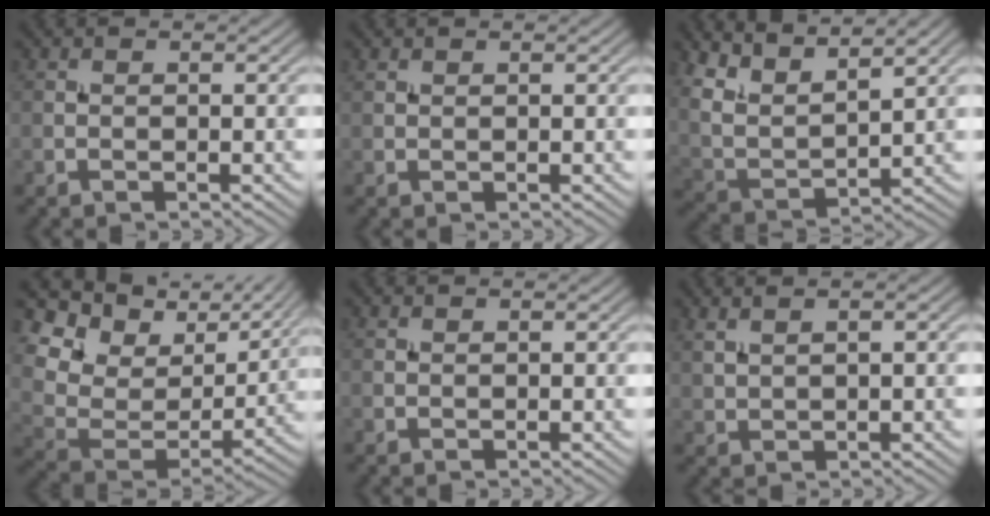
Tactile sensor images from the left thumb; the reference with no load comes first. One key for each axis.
{"total": 0.5, "fx": 0.5, "fy": 0.1, "fz": 0.2, "tx": -0.006, "ty": 0.002, "tz": 0.012}
{"total": 10.4, "fx": 7.7, "fy": 2.8, "fz": 6.5, "tx": -0.150, "ty": 0.000, "tz": 0.132}
{"total": 14.3, "fx": 8.5, "fy": 8.4, "fz": 7.7, "tx": -0.208, "ty": 0.013, "tz": 0.151}
{"total": 0.0}
{"total": 3.1, "fx": 1.9, "fy": 0.8, "fz": 2.3, "tx": -0.041, "ty": 0.002, "tz": 0.035}